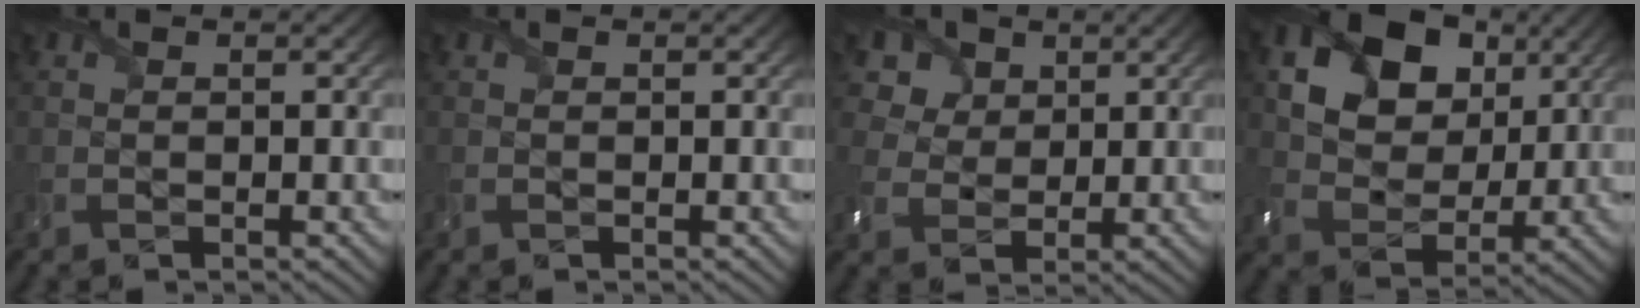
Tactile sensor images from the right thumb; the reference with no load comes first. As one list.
[{"total": 0.0}, {"total": 7.6, "force": [4.2, 5.7, 2.8], "torque": [-0.112, -0.002, 0.082]}, {"total": 13.3, "force": [6.0, 9.4, 7.4], "torque": [-0.166, 0.026, 0.100]}]